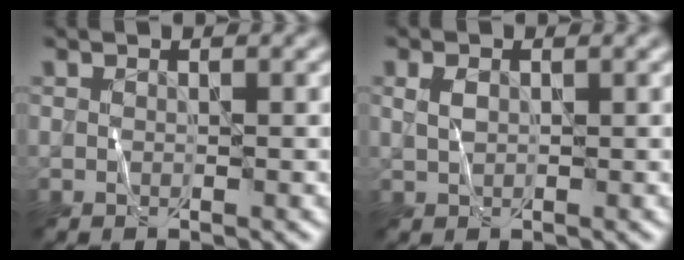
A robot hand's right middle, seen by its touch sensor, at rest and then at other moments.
{"total": 1.5, "force": [0.5, 1.0, 1.0], "torque": [-0.025, 0.003, 0.009]}